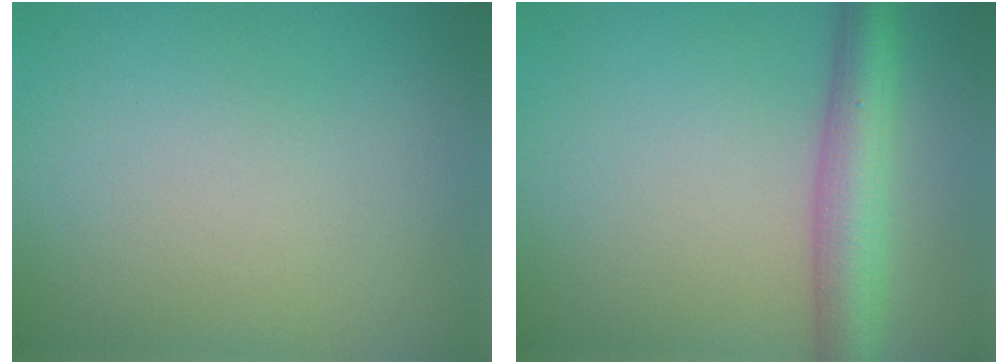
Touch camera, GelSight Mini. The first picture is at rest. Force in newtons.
{"total": 5.5, "press": 5.5, "slide": 0.2}